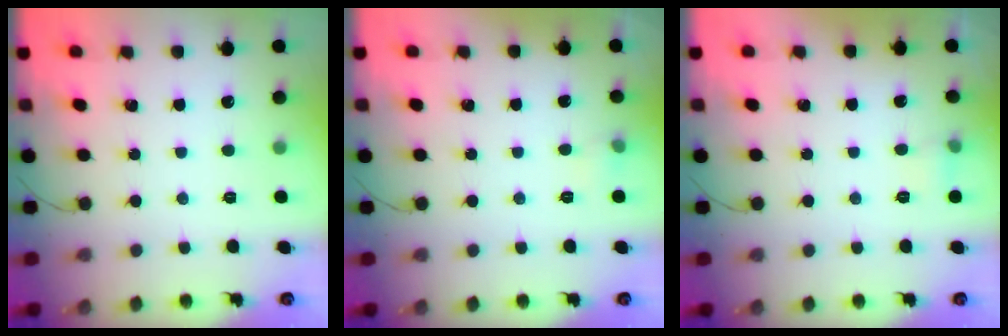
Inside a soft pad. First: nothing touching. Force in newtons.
{"total": 3.6, "press": 3.4, "slide": 1.1}
{"total": 7.1, "press": 3.9, "slide": 5.9}